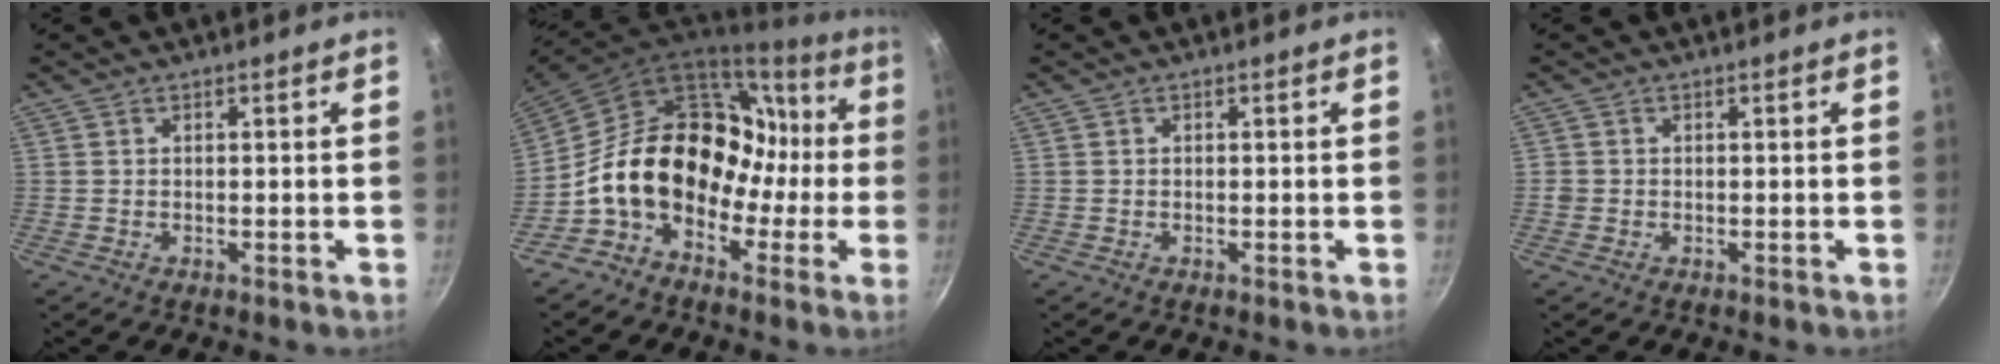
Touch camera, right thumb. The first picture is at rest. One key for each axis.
{"total": 20.8, "fx": -3.1, "fy": 15.9, "fz": 13.0, "tx": -0.165, "ty": 0.077, "tz": -0.057}
{"total": 0.0}
{"total": 1.0, "fx": -0.3, "fy": 0.9, "fz": 0.3, "tx": -0.004, "ty": 0.001, "tz": -0.006}